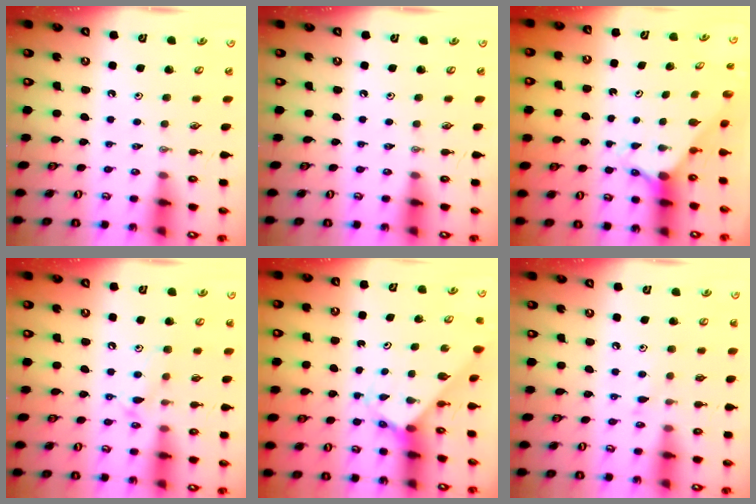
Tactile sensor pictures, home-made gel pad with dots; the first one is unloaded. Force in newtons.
{"total": 0.0}
{"total": 2.1, "press": 2.1, "slide": 0.2}
{"total": 10.4, "press": 10.4, "slide": 0.7}
{"total": 2.9, "press": 2.9, "slide": 0.2}
{"total": 5.6, "press": 5.6, "slide": 0.4}